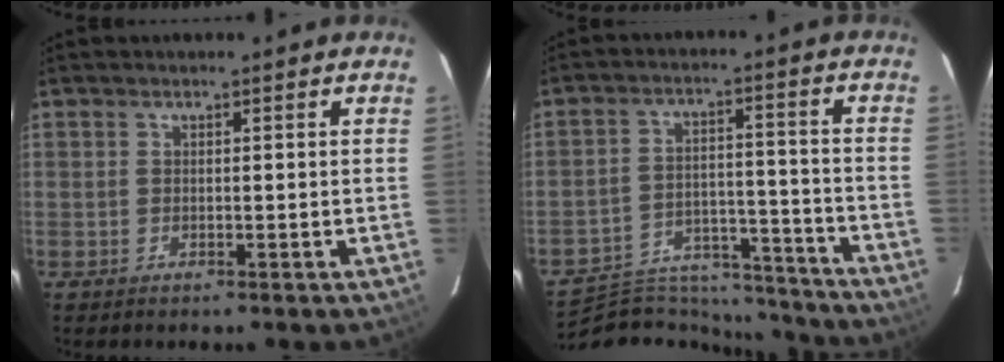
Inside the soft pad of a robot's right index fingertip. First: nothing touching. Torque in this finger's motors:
{"motor_torque": [0.58, -1.48, -0.13, -0.05]}